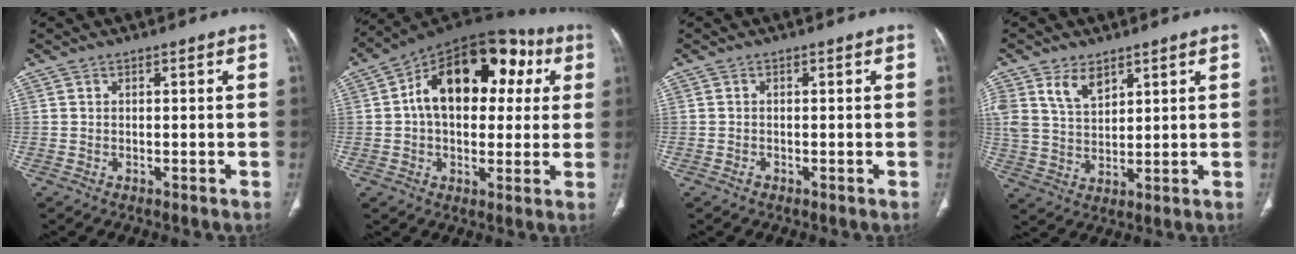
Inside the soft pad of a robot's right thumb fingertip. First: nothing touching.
{"total": 21.7, "force": [4.5, 13.5, 16.4], "torque": [-0.210, 0.036, 0.057]}
{"total": 0.6, "force": [-0.5, 0.4, 0.2], "torque": [-0.003, 0.000, -0.010]}
{"total": 7.5, "force": [4.5, 4.4, 4.1], "torque": [-0.067, -0.020, 0.095]}